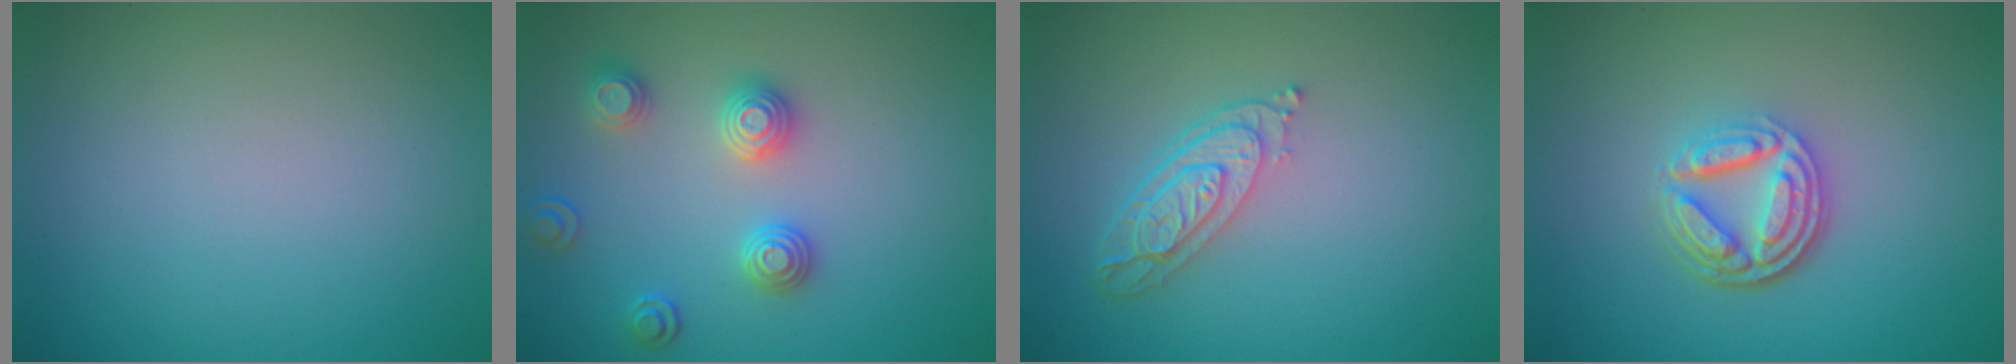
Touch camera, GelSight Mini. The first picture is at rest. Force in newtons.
{"total": 3.0, "press": 2.9, "slide": 0.6}
{"total": 3.9, "press": 2.9, "slide": 2.6}
{"total": 4.6, "press": 3.4, "slide": 3.1}